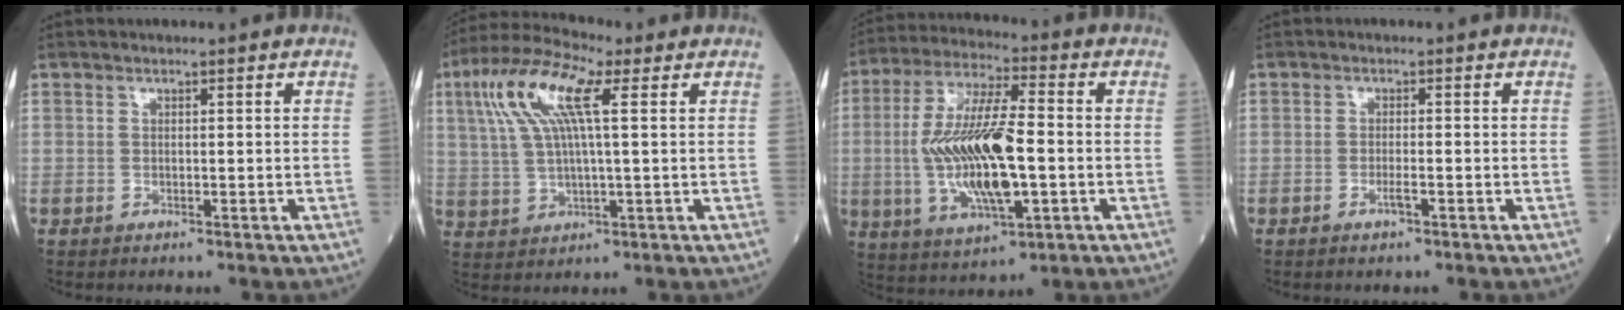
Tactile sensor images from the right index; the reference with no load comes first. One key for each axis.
{"total": 11.3, "fx": 3.9, "fy": 2.2, "fz": 10.4, "tx": -0.226, "ty": 0.027, "tz": 0.074}
{"total": 15.7, "fx": -1.7, "fy": 3.8, "fz": 15.2, "tx": -0.309, "ty": -0.001, "tz": -0.025}
{"total": 1.5, "fx": -0.8, "fy": 0.1, "fz": 1.3, "tx": -0.028, "ty": -0.001, "tz": -0.013}